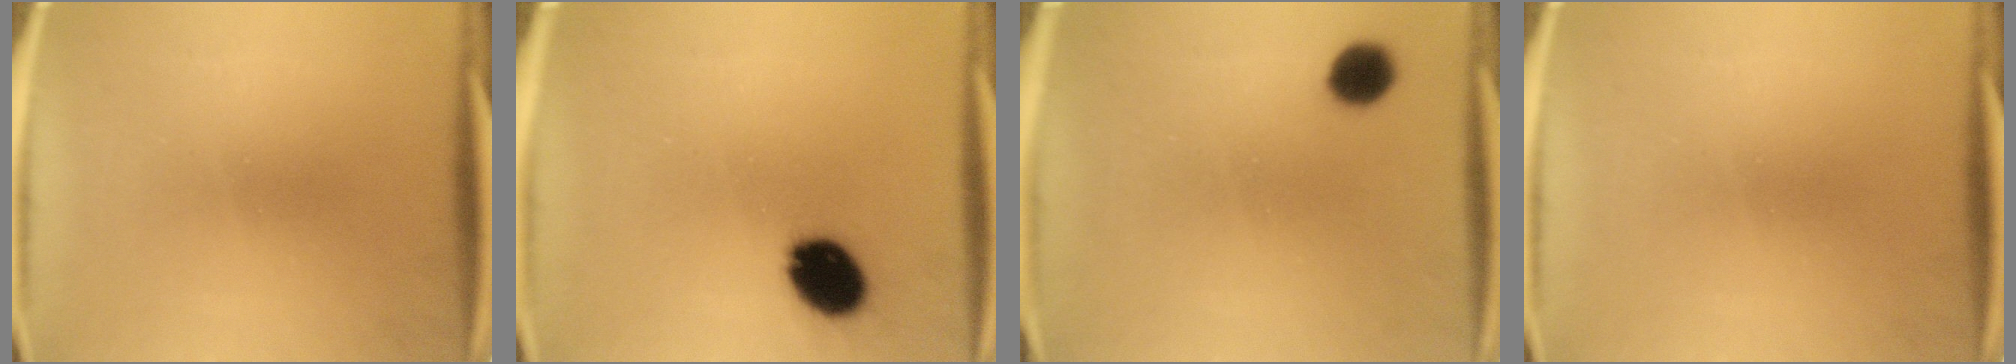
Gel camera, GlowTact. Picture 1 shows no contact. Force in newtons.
{"total": 10.5}
{"total": 4.9}
{"total": 0.0}